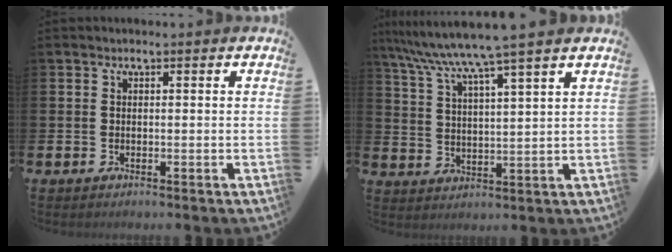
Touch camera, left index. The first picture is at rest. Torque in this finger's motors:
{"motor_torque": [0.20, -0.54, 0.79, 0.21]}